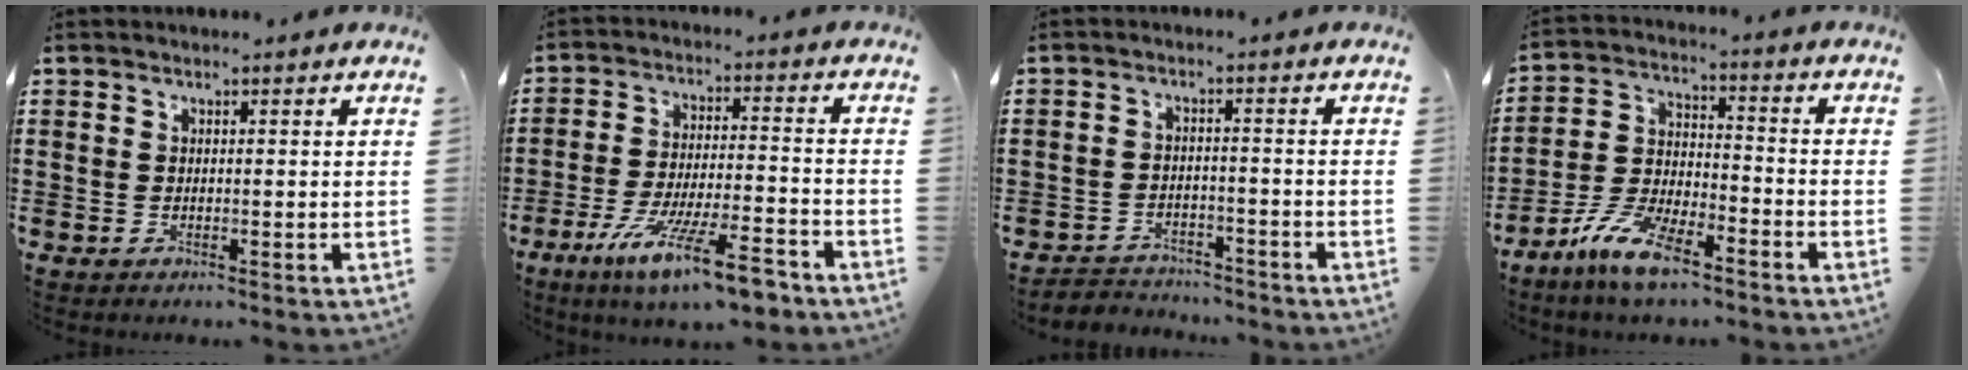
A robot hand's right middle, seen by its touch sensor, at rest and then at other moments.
{"total": 12.1, "force": [-8.5, 2.1, 8.3], "torque": [-0.156, 0.013, -0.159]}
{"total": 3.1, "force": [-3.0, 0.7, -0.3], "torque": [-0.005, -0.001, -0.066]}
{"total": 9.4, "force": [-7.2, 2.3, 5.5], "torque": [-0.129, 0.005, -0.145]}